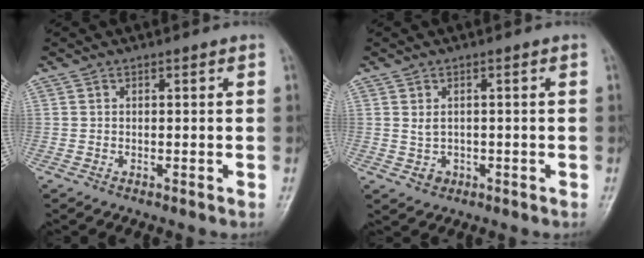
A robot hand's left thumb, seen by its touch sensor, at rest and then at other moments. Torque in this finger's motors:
{"motor_torque": [0.03, 0.04, 0.18, 0.18, 0.00]}